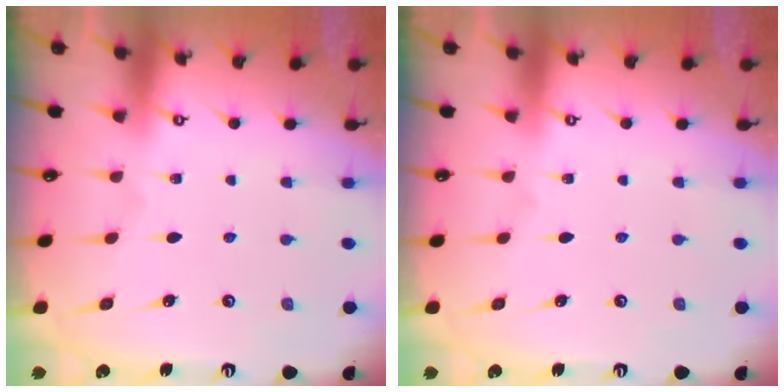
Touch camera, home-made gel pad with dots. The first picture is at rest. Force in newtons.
{"total": 0.0}